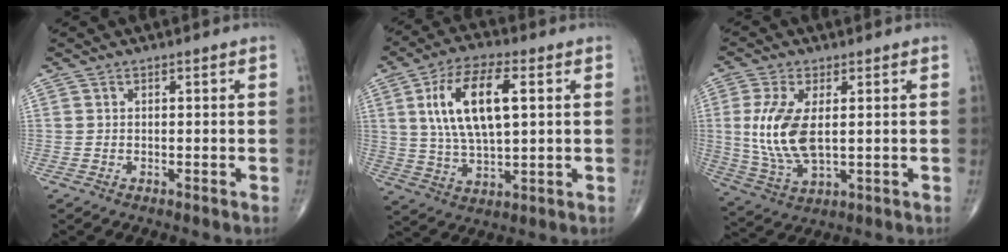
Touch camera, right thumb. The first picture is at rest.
{"total": 14.8, "force": [3.6, 6.1, 13.0], "torque": [-0.242, 0.002, 0.067]}
{"total": 11.6, "force": [1.1, 5.5, 10.1], "torque": [-0.221, -0.010, 0.031]}